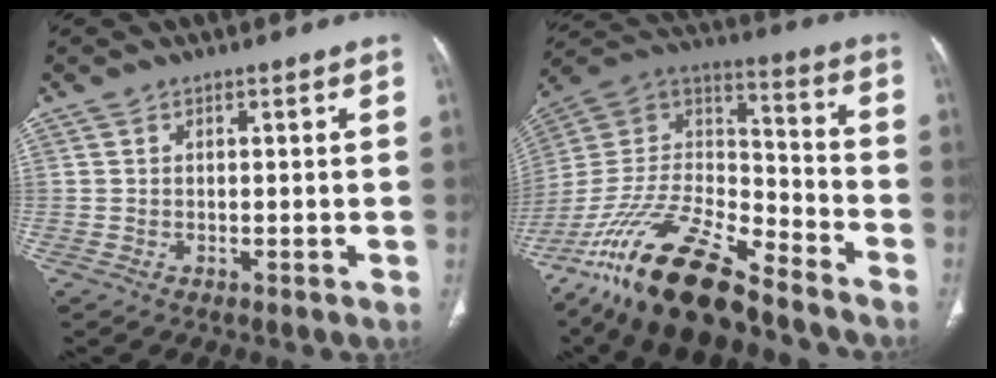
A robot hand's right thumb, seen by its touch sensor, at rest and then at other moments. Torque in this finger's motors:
{"motor_torque": [3.54, 1.14, 1.18, -1.59, 0.26]}